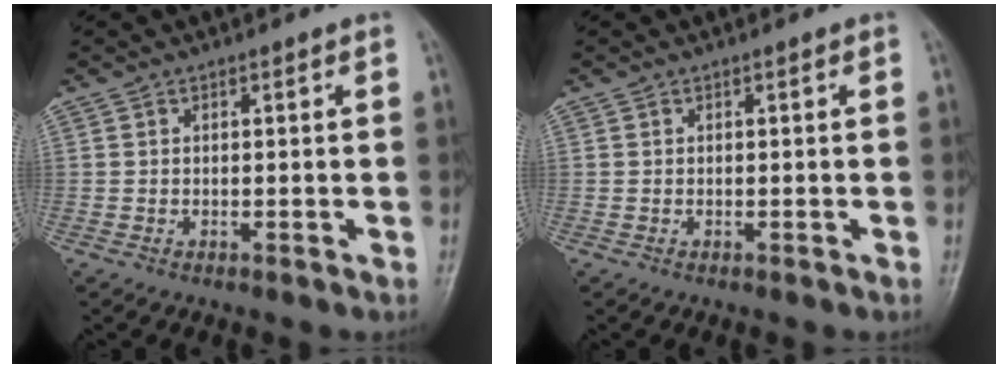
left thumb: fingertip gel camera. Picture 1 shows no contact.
{"total": 0.0}